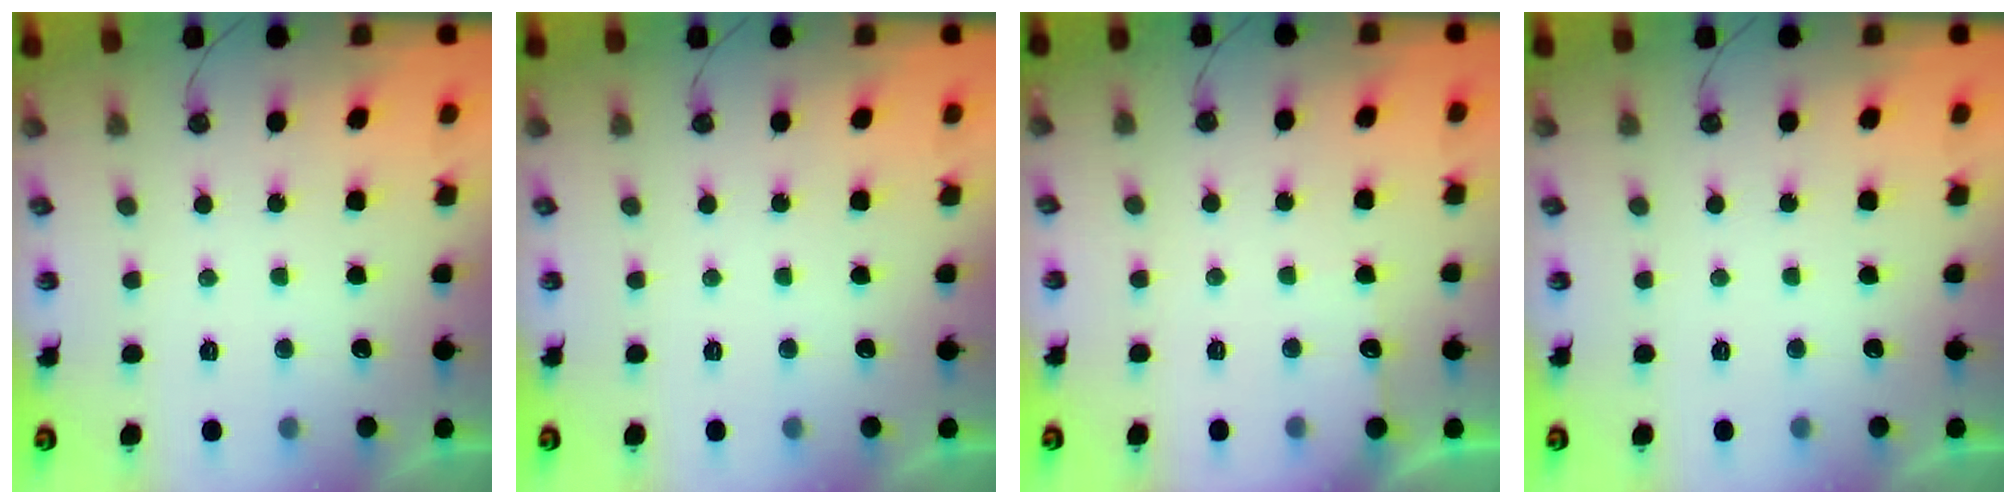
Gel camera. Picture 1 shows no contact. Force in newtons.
{"total": 0.0}
{"total": 2.9, "press": 2.8, "slide": 0.4}
{"total": 0.0}